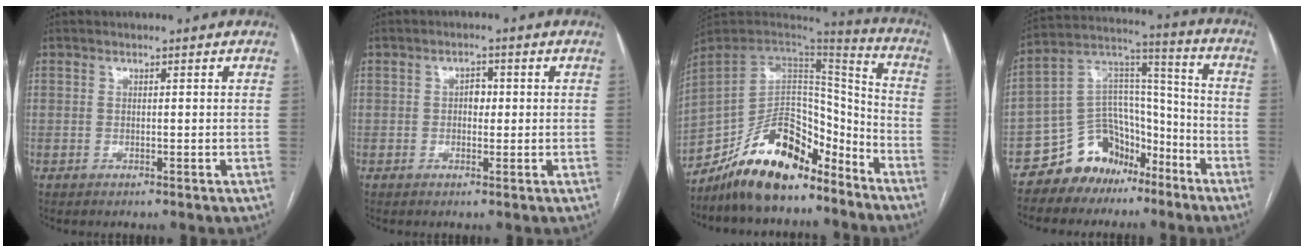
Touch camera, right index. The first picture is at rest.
{"total": 2.1, "force": [0.1, 1.4, 1.5], "torque": [-0.020, 0.006, 0.001]}
{"total": 17.1, "force": [-12.9, 6.6, 9.2], "torque": [-0.150, 0.033, -0.225]}
{"total": 12.4, "force": [-8.8, 8.0, 3.7], "torque": [-0.070, 0.075, -0.152]}